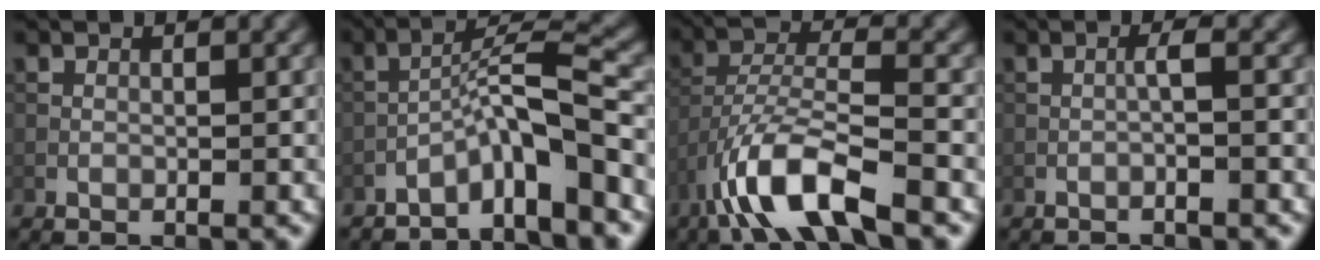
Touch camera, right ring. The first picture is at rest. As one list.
[{"total": 5.9, "force": [-3.7, 0.5, 4.5], "torque": [-0.072, 0.021, -0.070]}, {"total": 7.9, "force": [-5.0, 2.0, 5.8], "torque": [-0.114, 0.001, -0.098]}, {"total": 1.4, "force": [-0.7, 0.0, 1.2], "torque": [-0.019, 0.011, -0.018]}]